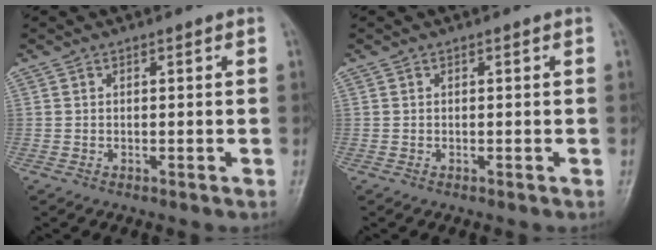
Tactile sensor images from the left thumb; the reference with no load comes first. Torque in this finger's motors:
{"motor_torque": [0.00, 0.00, 0.00, 0.00, 0.00]}